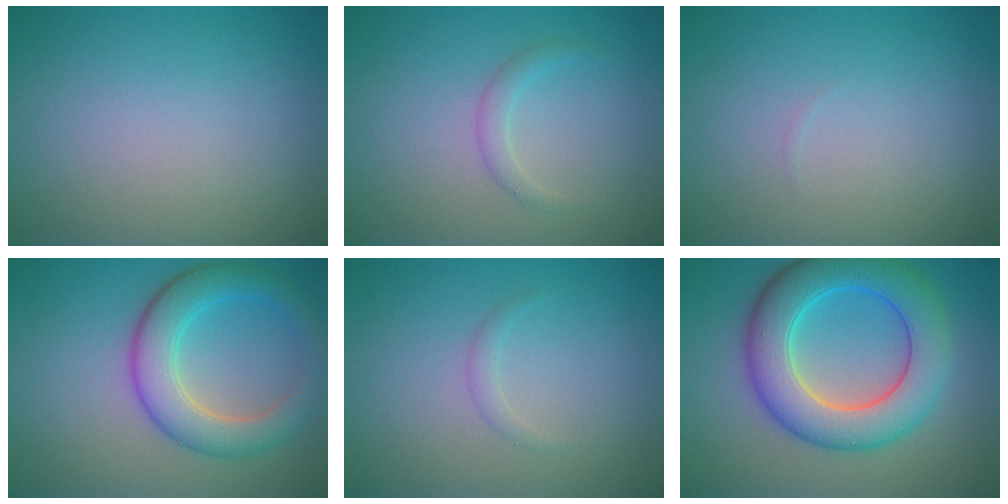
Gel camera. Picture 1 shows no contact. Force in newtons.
{"total": 0.9, "press": 0.9, "slide": 0.0}
{"total": 0.0}
{"total": 5.8, "press": 5.8, "slide": 0.2}
{"total": 0.8, "press": 0.8, "slide": 0.0}
{"total": 8.9, "press": 8.9, "slide": 0.3}